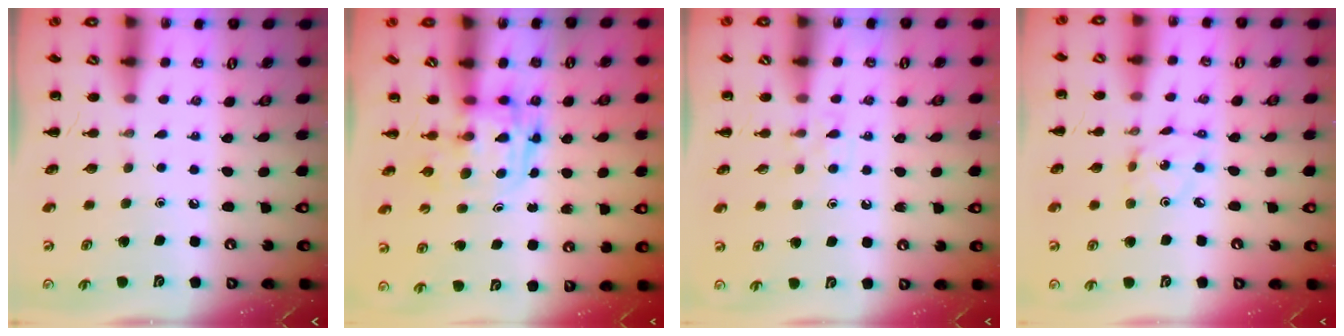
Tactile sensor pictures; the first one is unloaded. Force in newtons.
{"total": 3.2, "press": 3.1, "slide": 0.5}
{"total": 5.8, "press": 5.6, "slide": 1.6}
{"total": 2.4, "press": 2.4, "slide": 0.4}